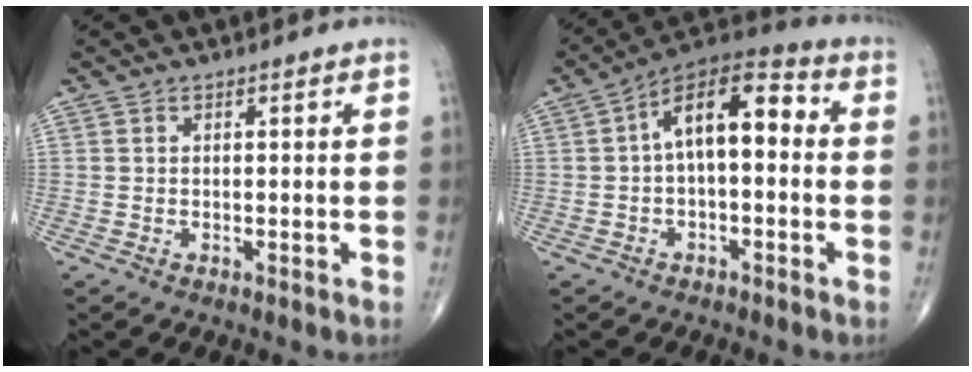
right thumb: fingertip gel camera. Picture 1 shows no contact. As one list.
[{"total": 12.3, "force": [0.7, 6.1, 10.7], "torque": [-0.154, 0.047, -0.002]}]